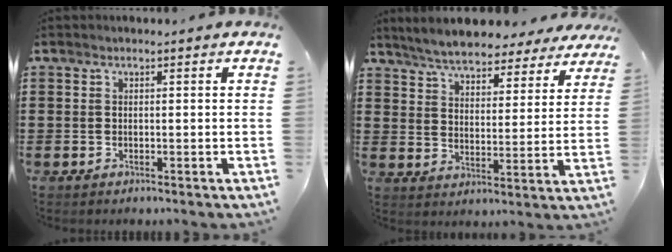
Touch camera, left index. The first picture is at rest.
{"total": 6.1, "force": [6.0, 0.4, 1.3], "torque": [-0.055, -0.031, 0.105]}